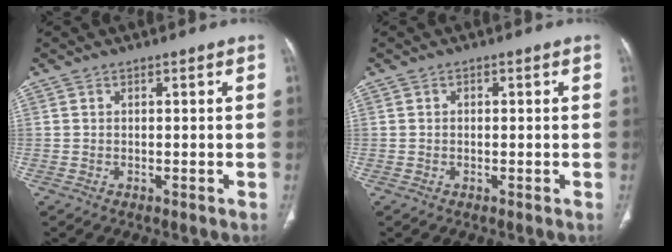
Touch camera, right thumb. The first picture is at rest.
{"total": 0.6, "force": [0.1, 0.5, 0.4], "torque": [-0.009, 0.004, 0.003]}